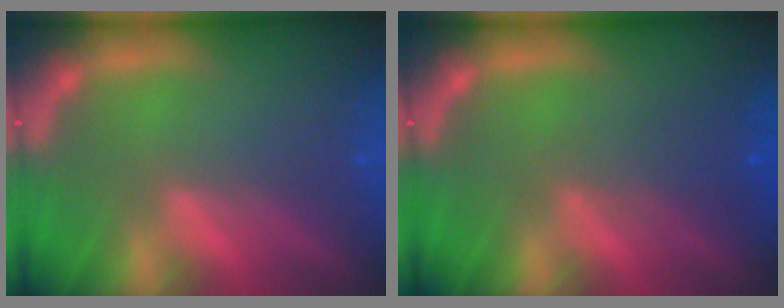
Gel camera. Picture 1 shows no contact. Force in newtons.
{"total": 2.5}